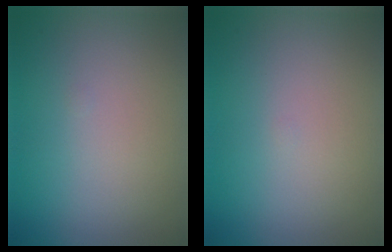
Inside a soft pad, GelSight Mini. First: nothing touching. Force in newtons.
{"total": 0.0}